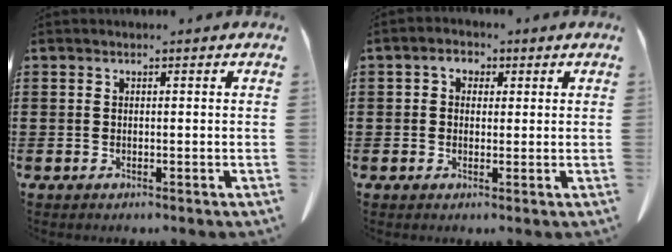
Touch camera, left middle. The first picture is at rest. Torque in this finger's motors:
{"motor_torque": [0.13, 0.09, 0.06, 0.02]}